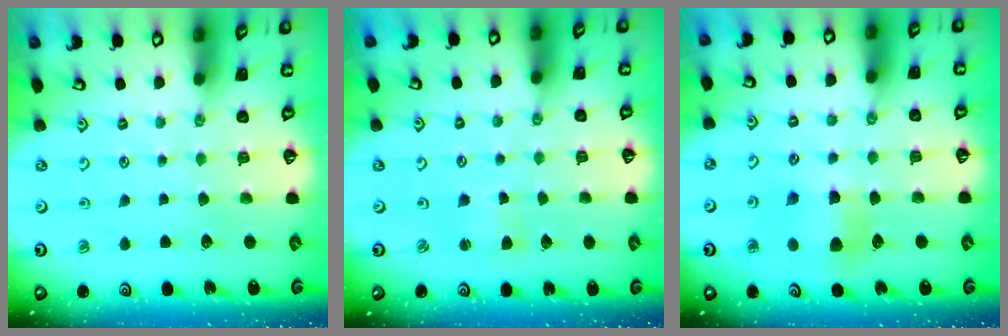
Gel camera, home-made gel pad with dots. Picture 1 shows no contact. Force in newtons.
{"total": 2.5, "press": 2.5, "slide": 0.2}
{"total": 6.2, "press": 6.1, "slide": 0.6}